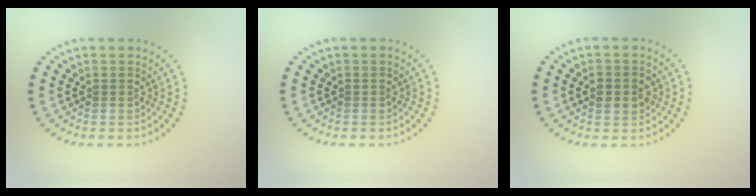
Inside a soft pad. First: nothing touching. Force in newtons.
{"total": 0.0}
{"total": 2.1, "press": 2.0, "slide": 0.1}